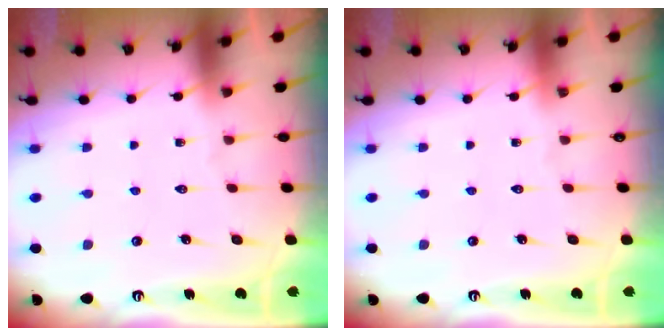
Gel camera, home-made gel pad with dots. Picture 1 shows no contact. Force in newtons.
{"total": 0.0}